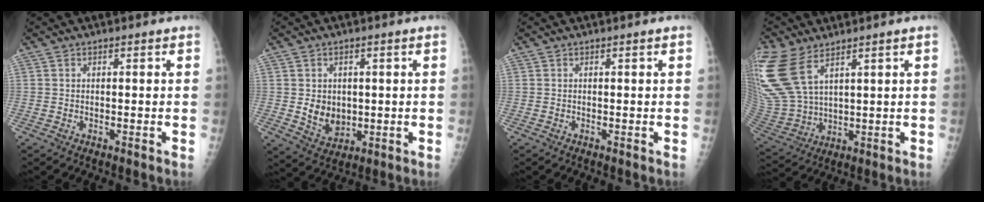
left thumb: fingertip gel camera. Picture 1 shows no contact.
{"total": 6.4, "force": [0.2, 5.2, 3.8], "torque": [-0.031, -0.013, 0.018]}
{"total": 0.0}
{"total": 17.6, "force": [9.5, 8.8, 11.9], "torque": [-0.296, -0.022, 0.204]}